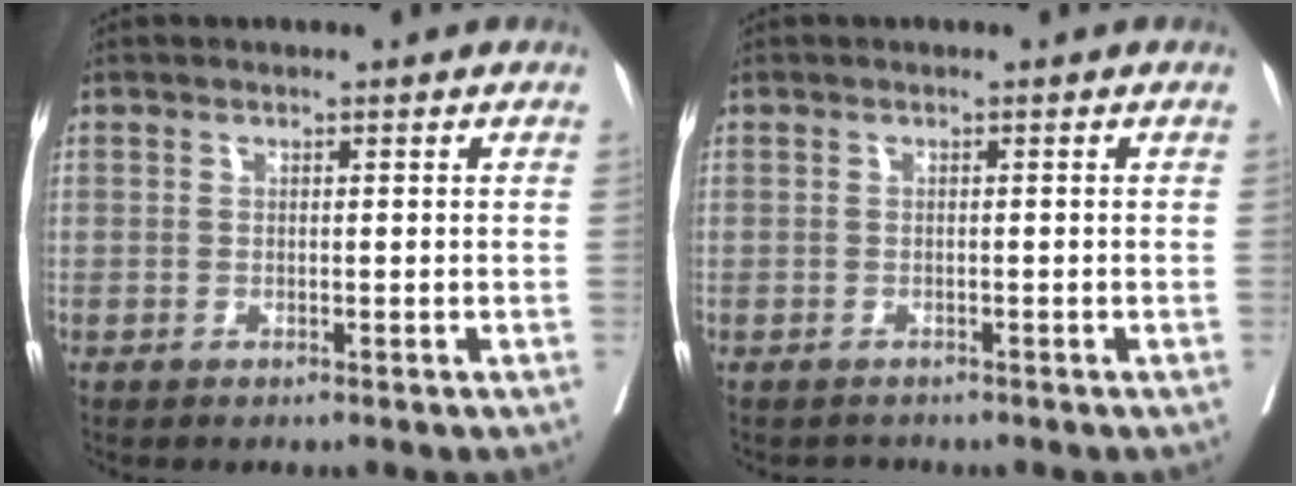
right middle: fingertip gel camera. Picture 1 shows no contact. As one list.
[{"total": 1.1, "force": [-1.0, 0.4, -0.2], "torque": [-0.002, -0.003, -0.017]}]